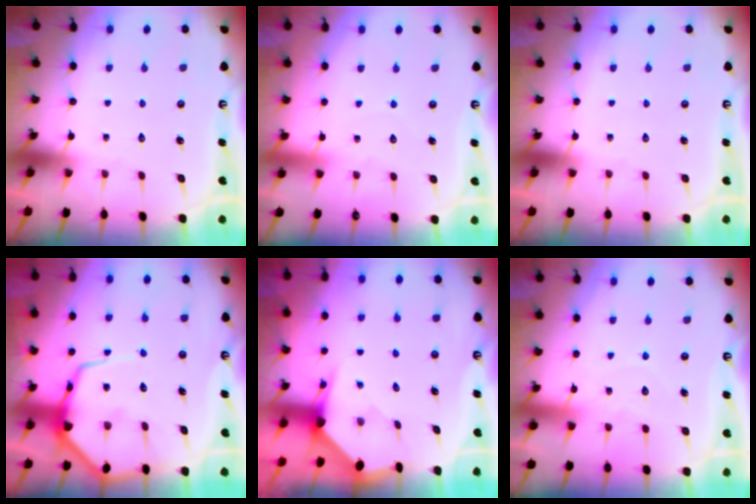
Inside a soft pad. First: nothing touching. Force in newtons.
{"total": 2.9, "press": 2.9, "slide": 0.2}
{"total": 0.0}
{"total": 11.3, "press": 11.2, "slide": 1.2}
{"total": 3.3, "press": 3.3, "slide": 0.3}
{"total": 5.8, "press": 5.8, "slide": 0.2}